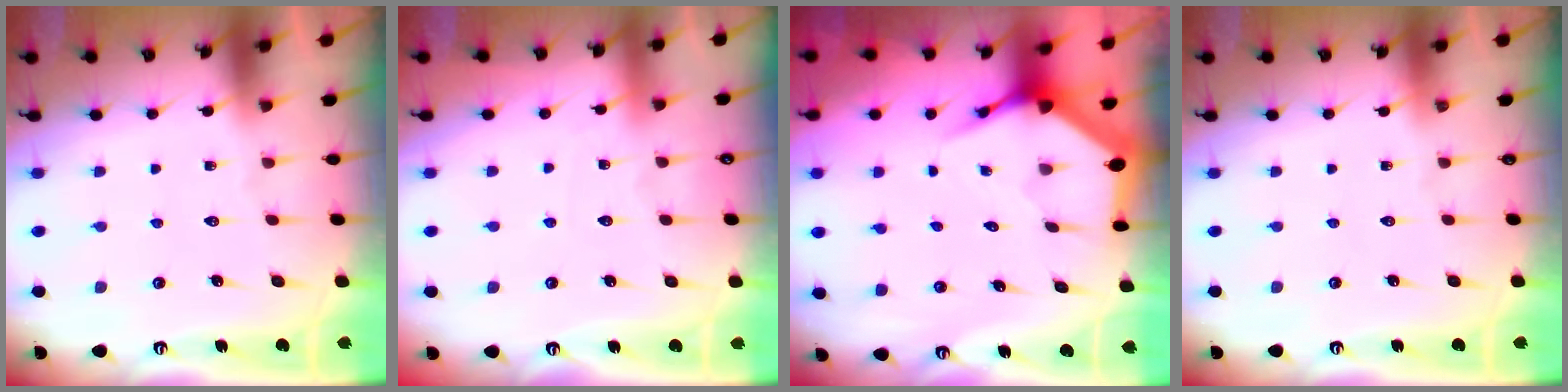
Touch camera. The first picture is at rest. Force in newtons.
{"total": 2.1, "press": 2.1, "slide": 0.2}
{"total": 3.9, "press": 3.8, "slide": 0.6}
{"total": 0.0}